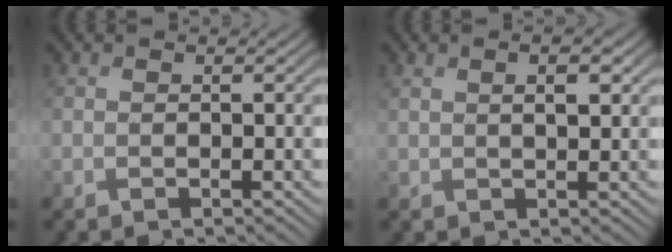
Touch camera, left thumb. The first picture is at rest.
{"total": 2.5, "force": [1.2, 0.8, 2.0], "torque": [-0.029, -0.004, 0.027]}